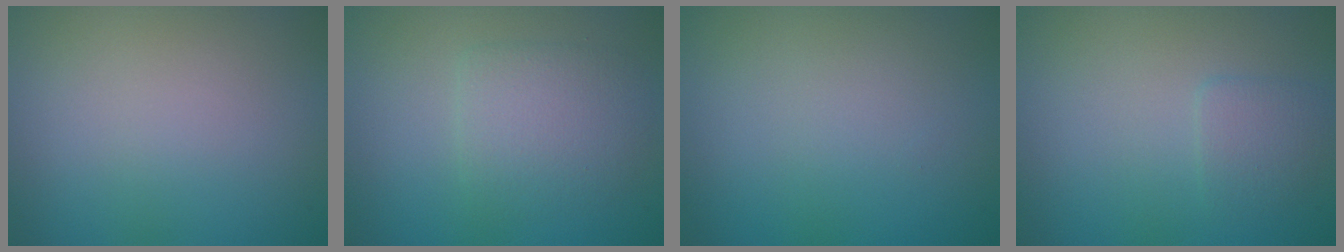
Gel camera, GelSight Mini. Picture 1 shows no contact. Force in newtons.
{"total": 3.0, "press": 3.0, "slide": 0.3}
{"total": 0.0}
{"total": 1.4, "press": 1.4, "slide": 0.1}